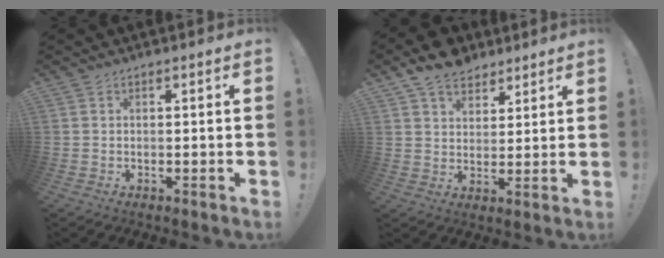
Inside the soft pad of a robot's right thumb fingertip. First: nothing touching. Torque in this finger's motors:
{"motor_torque": [0.62, 0.66, 0.41, 0.41, 0.01]}